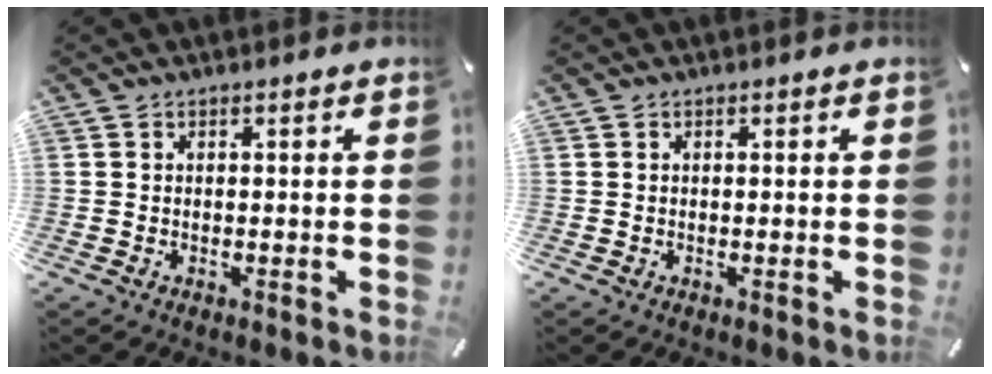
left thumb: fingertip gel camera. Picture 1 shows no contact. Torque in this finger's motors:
{"motor_torque": [0.33, -0.81, -0.43, -0.25, -0.01]}